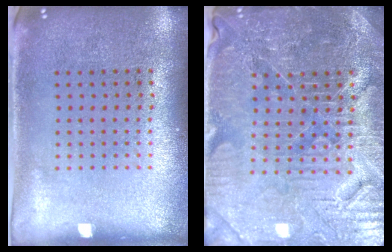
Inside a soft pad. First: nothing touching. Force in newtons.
{"total": 4.6, "press": 4.4, "slide": 1.3}